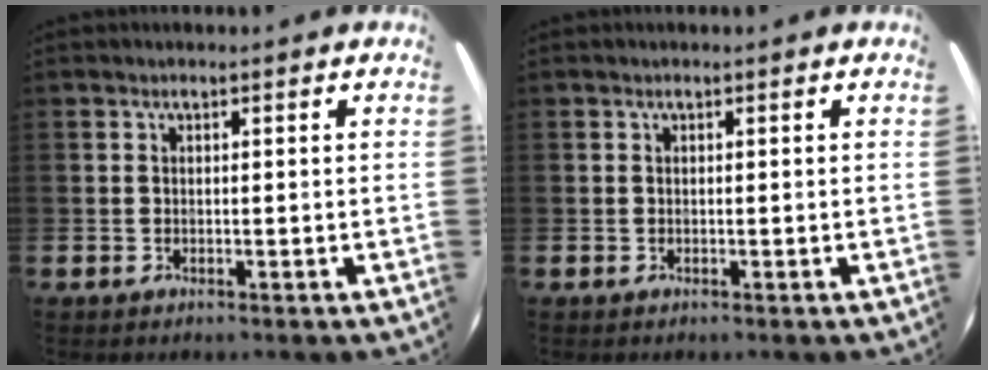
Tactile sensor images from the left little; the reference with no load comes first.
{"total": 0.0}